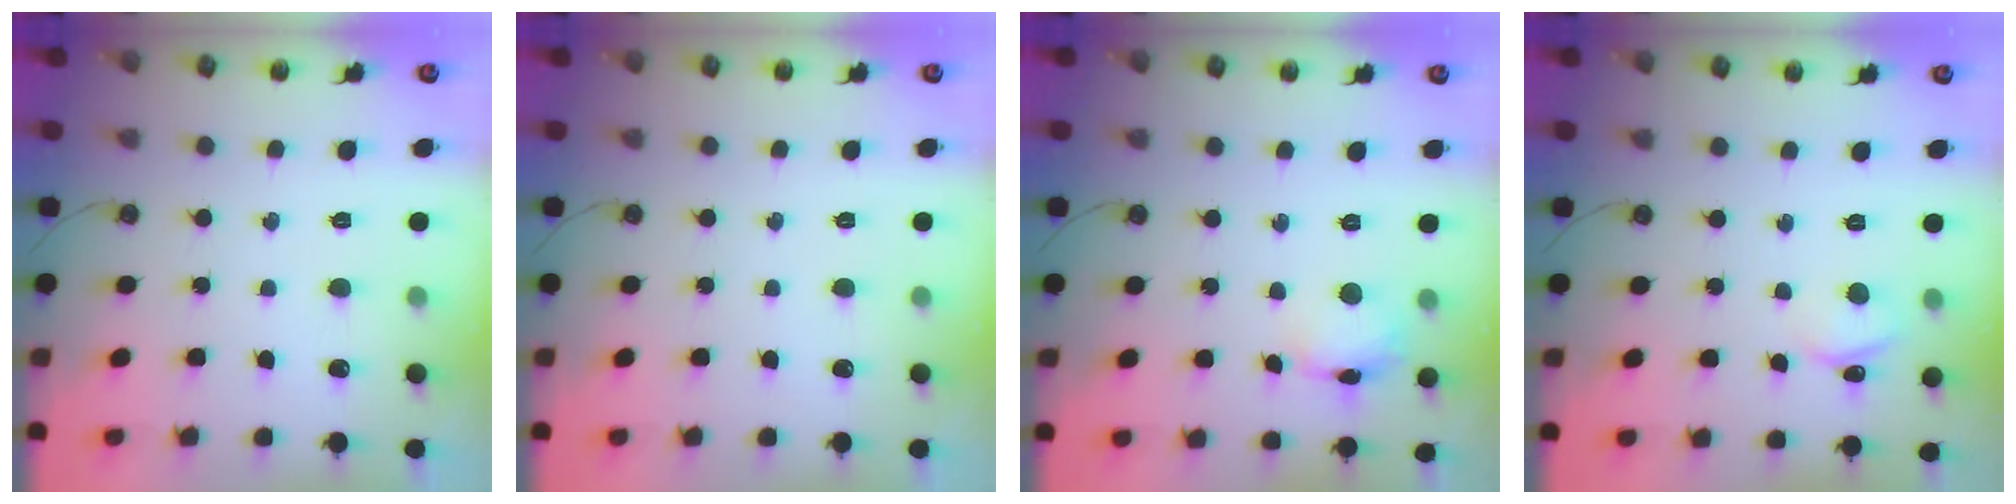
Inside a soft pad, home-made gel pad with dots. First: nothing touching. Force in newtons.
{"total": 0.0}
{"total": 8.4, "press": 8.4, "slide": 0.7}
{"total": 2.8, "press": 2.7, "slide": 0.4}